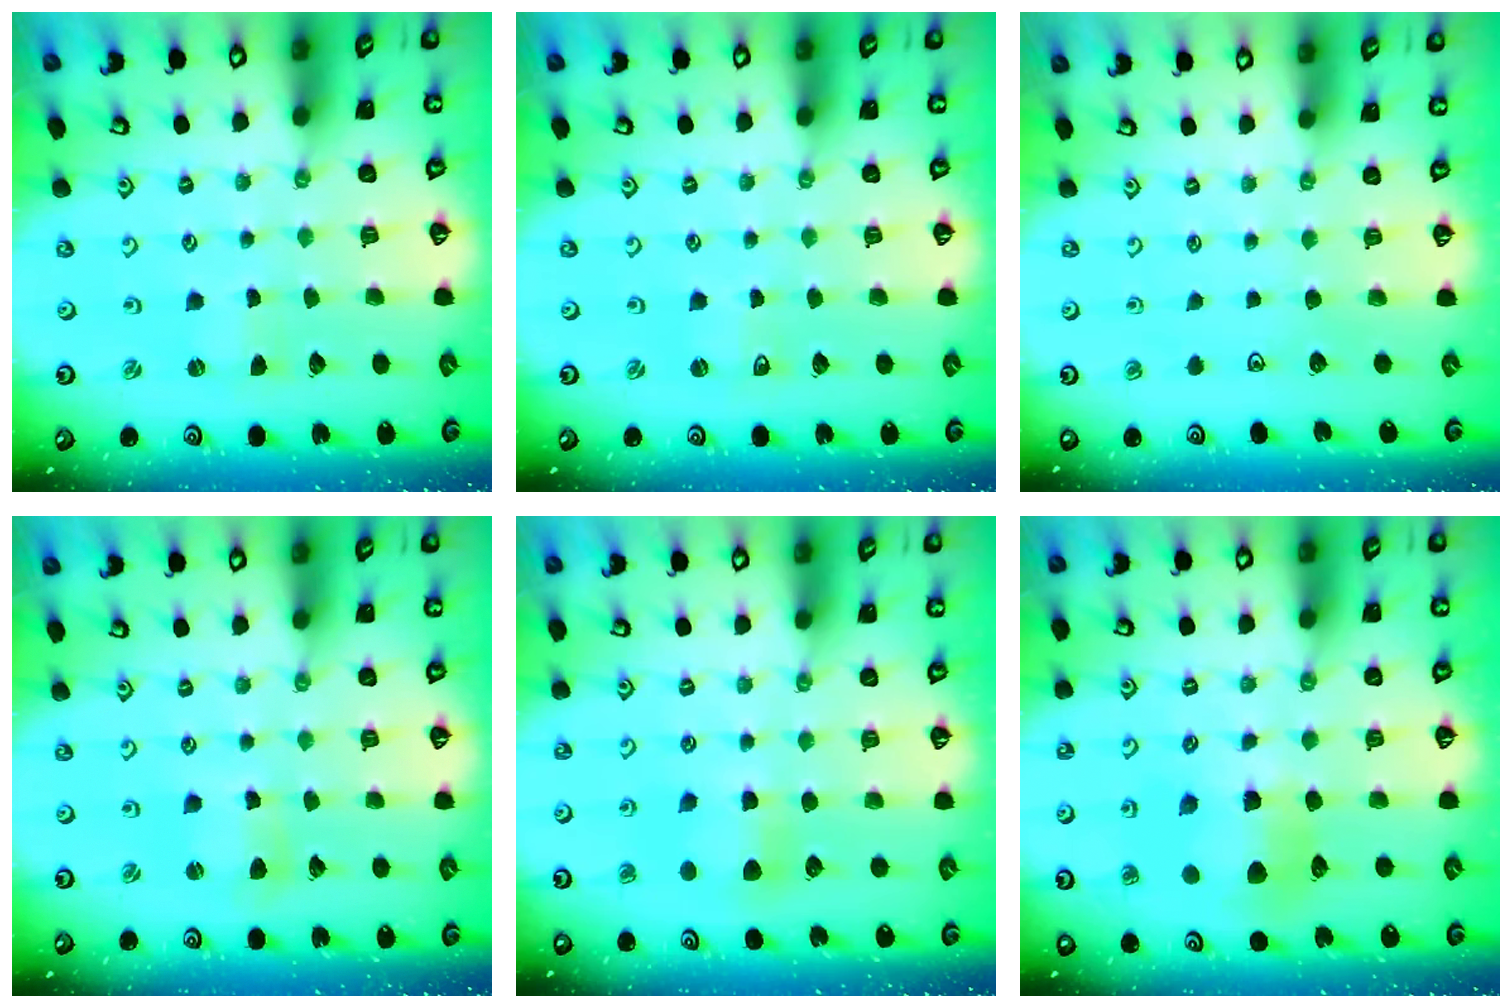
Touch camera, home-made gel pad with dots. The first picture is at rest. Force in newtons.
{"total": 2.3, "press": 2.3, "slide": 0.4}
{"total": 0.0}
{"total": 3.6, "press": 3.6, "slide": 0.5}
{"total": 6.6, "press": 6.5, "slide": 0.8}
{"total": 11.2, "press": 11.1, "slide": 0.7}